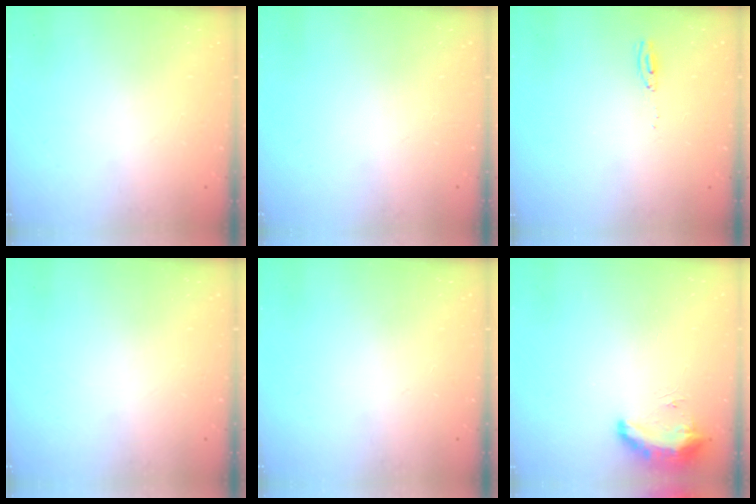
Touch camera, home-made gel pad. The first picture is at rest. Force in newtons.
{"total": 0.0}
{"total": 4.6, "press": 4.4, "slide": 1.3}
{"total": 0.0}
{"total": 0.0}
{"total": 17.3, "press": 10.6, "slide": 13.6}